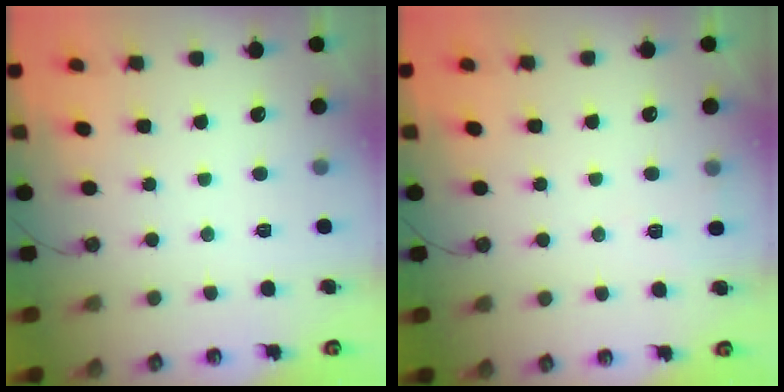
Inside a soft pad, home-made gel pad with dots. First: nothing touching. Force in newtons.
{"total": 2.7, "press": 2.6, "slide": 0.8}